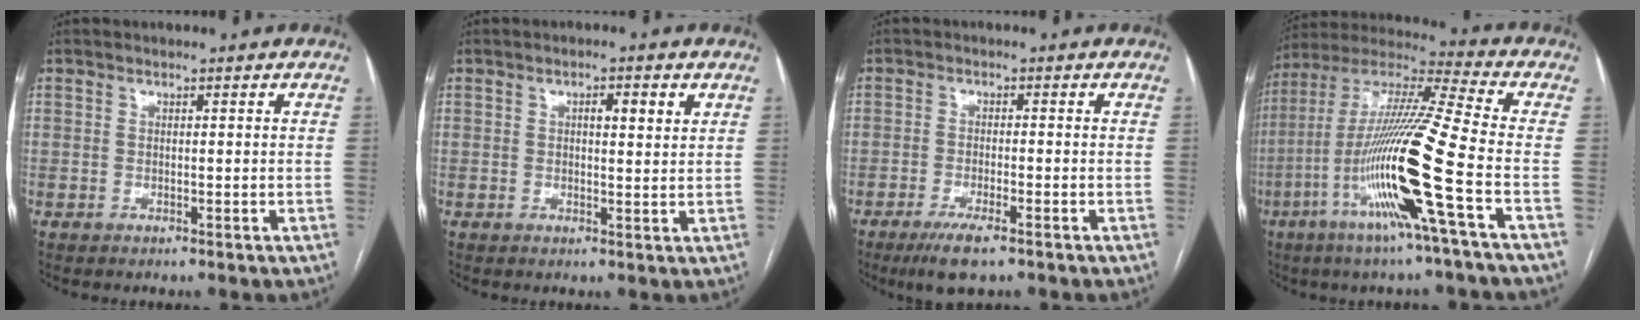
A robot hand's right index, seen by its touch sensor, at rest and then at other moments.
{"total": 3.3, "force": [1.4, 0.8, 2.9], "torque": [-0.045, 0.001, 0.019]}
{"total": 5.3, "force": [-3.5, 0.7, 4.0], "torque": [-0.077, -0.013, -0.059]}
{"total": 19.3, "force": [-6.6, -1.3, 18.1], "torque": [-0.373, -0.020, -0.135]}